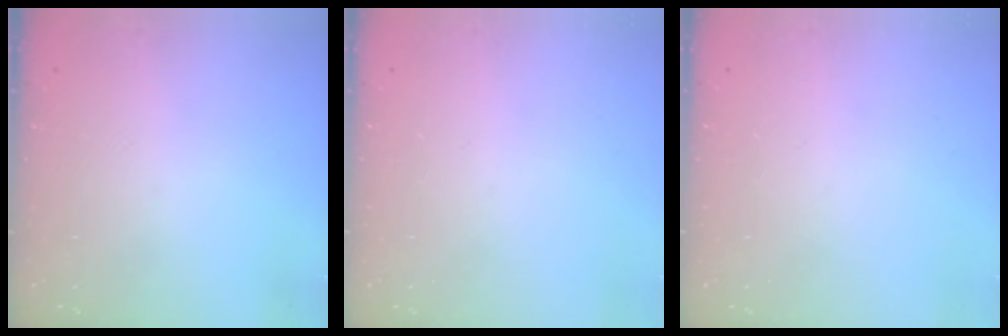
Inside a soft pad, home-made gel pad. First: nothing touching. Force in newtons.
{"total": 0.0}
{"total": 0.0}